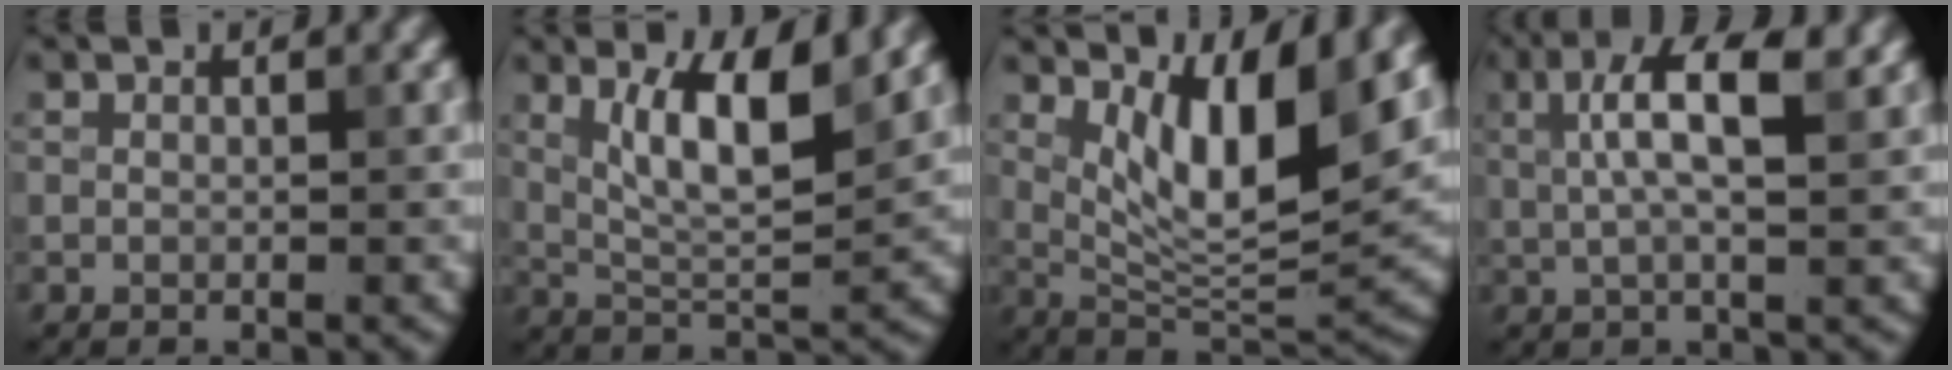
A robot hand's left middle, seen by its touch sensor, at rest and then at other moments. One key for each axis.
{"total": 6.8, "fx": 2.6, "fy": 1.8, "fz": 6.1, "tx": -0.106, "ty": -0.005, "tz": 0.048}
{"total": 8.4, "fx": 3.3, "fy": 2.3, "fz": 7.4, "tx": -0.120, "ty": -0.017, "tz": 0.064}
{"total": 5.6, "fx": 1.8, "fy": 1.4, "fz": 5.2, "tx": -0.091, "ty": 0.007, "tz": 0.029}